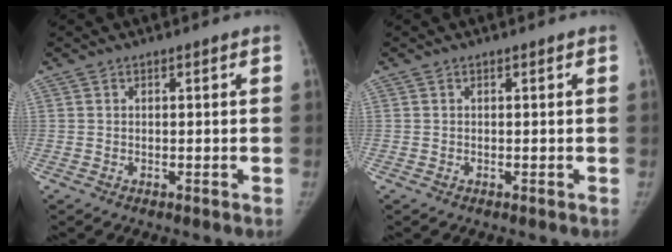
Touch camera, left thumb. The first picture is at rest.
{"total": 0.0}